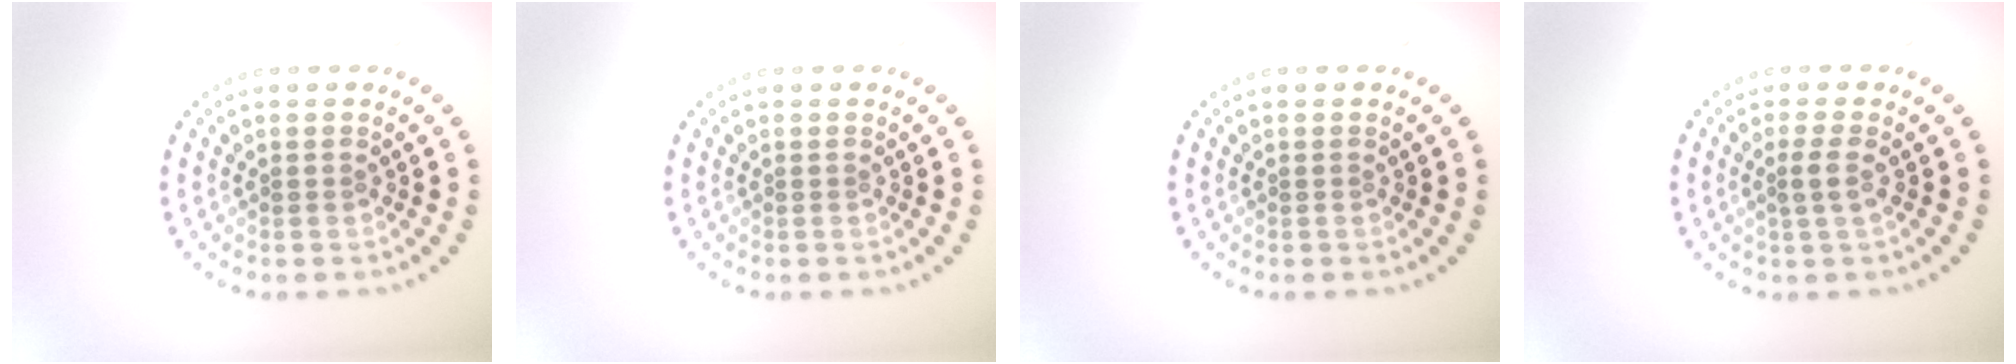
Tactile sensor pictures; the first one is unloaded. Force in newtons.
{"total": 0.0}
{"total": 0.0}
{"total": 1.5, "press": 1.2, "slide": 0.9}